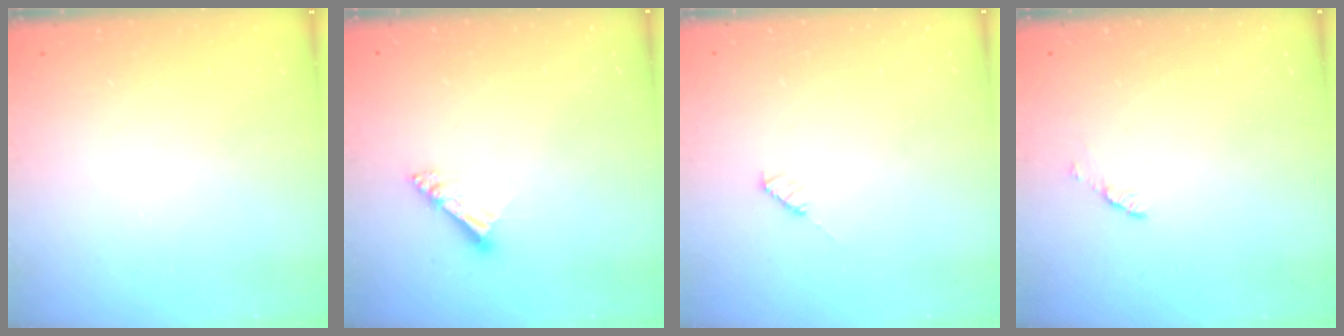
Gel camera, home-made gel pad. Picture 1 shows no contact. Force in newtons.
{"total": 5.5, "press": 5.5, "slide": 0.1}
{"total": 3.0, "press": 3.0, "slide": 0.2}
{"total": 2.8, "press": 2.7, "slide": 0.4}